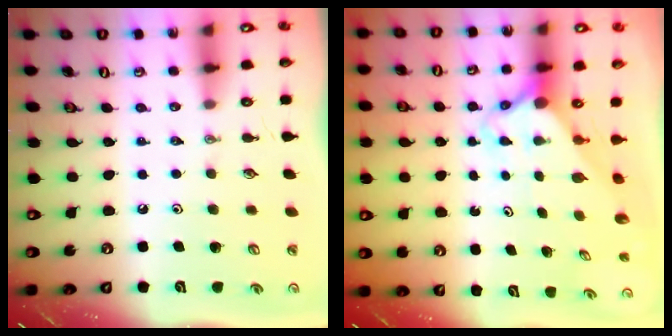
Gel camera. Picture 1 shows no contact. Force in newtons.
{"total": 3.0, "press": 3.0, "slide": 0.3}